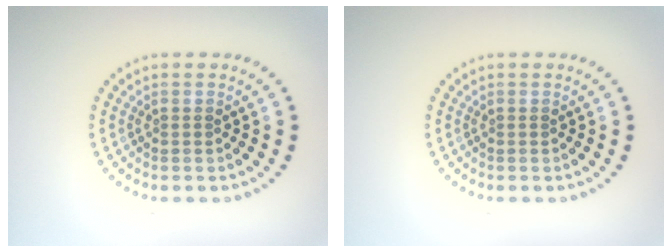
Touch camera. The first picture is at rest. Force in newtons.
{"total": 0.0}